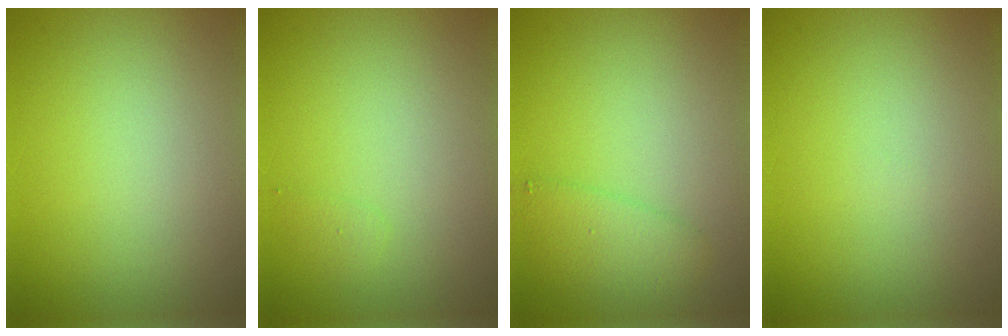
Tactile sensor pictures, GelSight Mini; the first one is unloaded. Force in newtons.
{"total": 0.6, "press": 0.6, "slide": 0.1}
{"total": 2.3, "press": 2.3, "slide": 0.1}
{"total": 0.0}